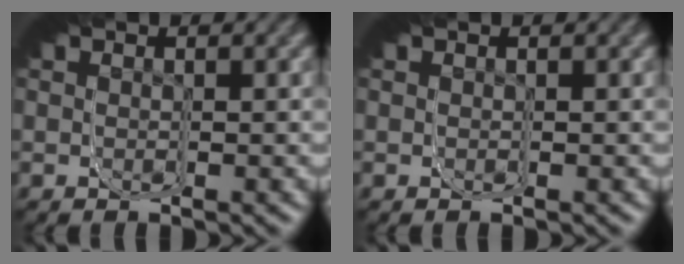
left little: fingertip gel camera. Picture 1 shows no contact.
{"total": 0.0}